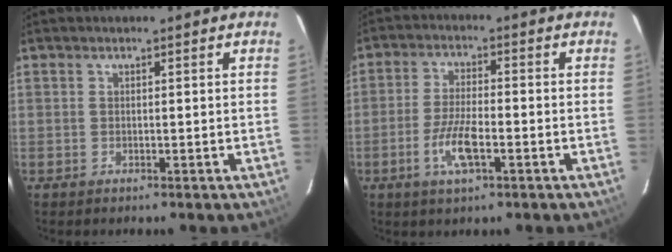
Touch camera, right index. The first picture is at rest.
{"total": 7.1, "force": [-2.9, 1.9, 6.2], "torque": [-0.132, -0.004, -0.057]}